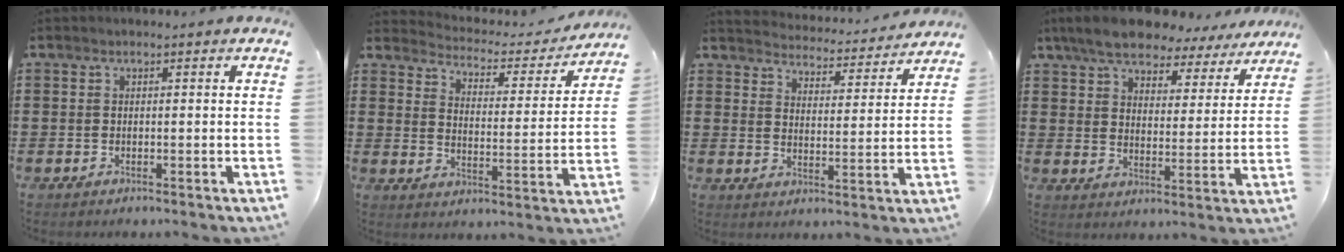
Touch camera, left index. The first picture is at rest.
{"total": 3.0, "force": [2.9, 0.7, 0.3], "torque": [-0.030, -0.026, 0.041]}
{"total": 4.2, "force": [4.1, -0.2, -0.4], "torque": [-0.010, -0.039, 0.066]}
{"total": 7.7, "force": [7.0, 2.0, 2.6], "torque": [-0.084, -0.028, 0.126]}